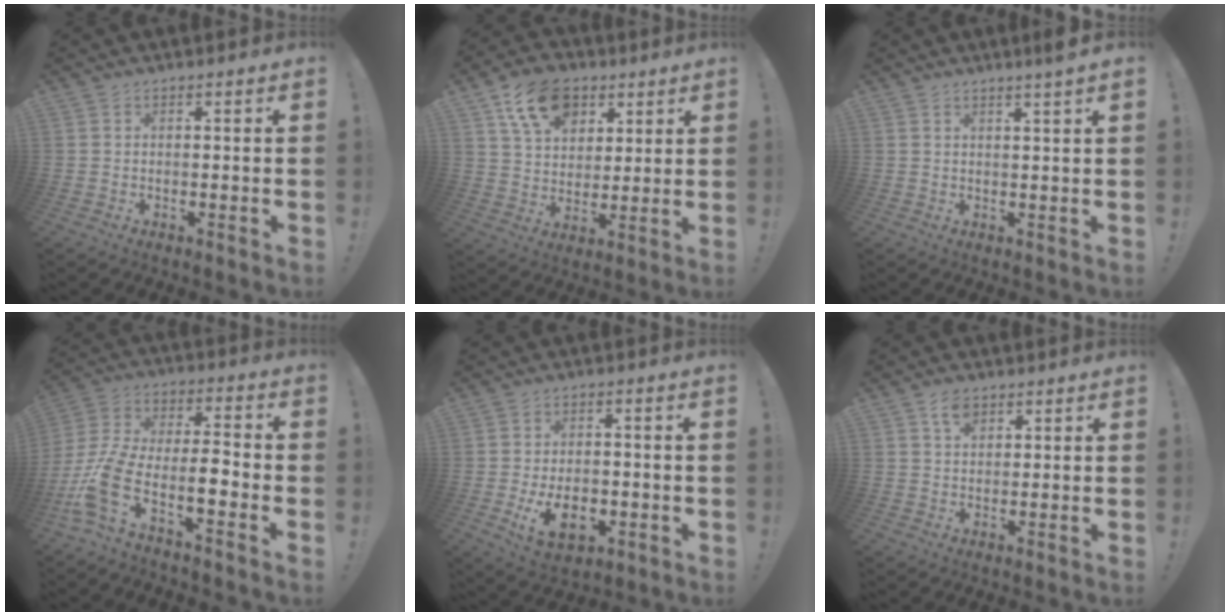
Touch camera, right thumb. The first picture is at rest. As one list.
[{"total": 15.3, "force": [7.6, 10.8, 7.8], "torque": [-0.119, -0.028, 0.145]}, {"total": 3.0, "force": [2.0, -0.5, 2.1], "torque": [-0.034, -0.011, 0.032]}, {"total": 14.9, "force": [-6.4, 6.7, 11.6], "torque": [-0.246, 0.025, -0.107]}, {"total": 10.3, "force": [-3.0, 6.6, 7.4], "torque": [-0.116, 0.002, -0.051]}, {"total": 4.4, "force": [2.5, 2.7, 2.5], "torque": [-0.040, -0.005, 0.043]}]